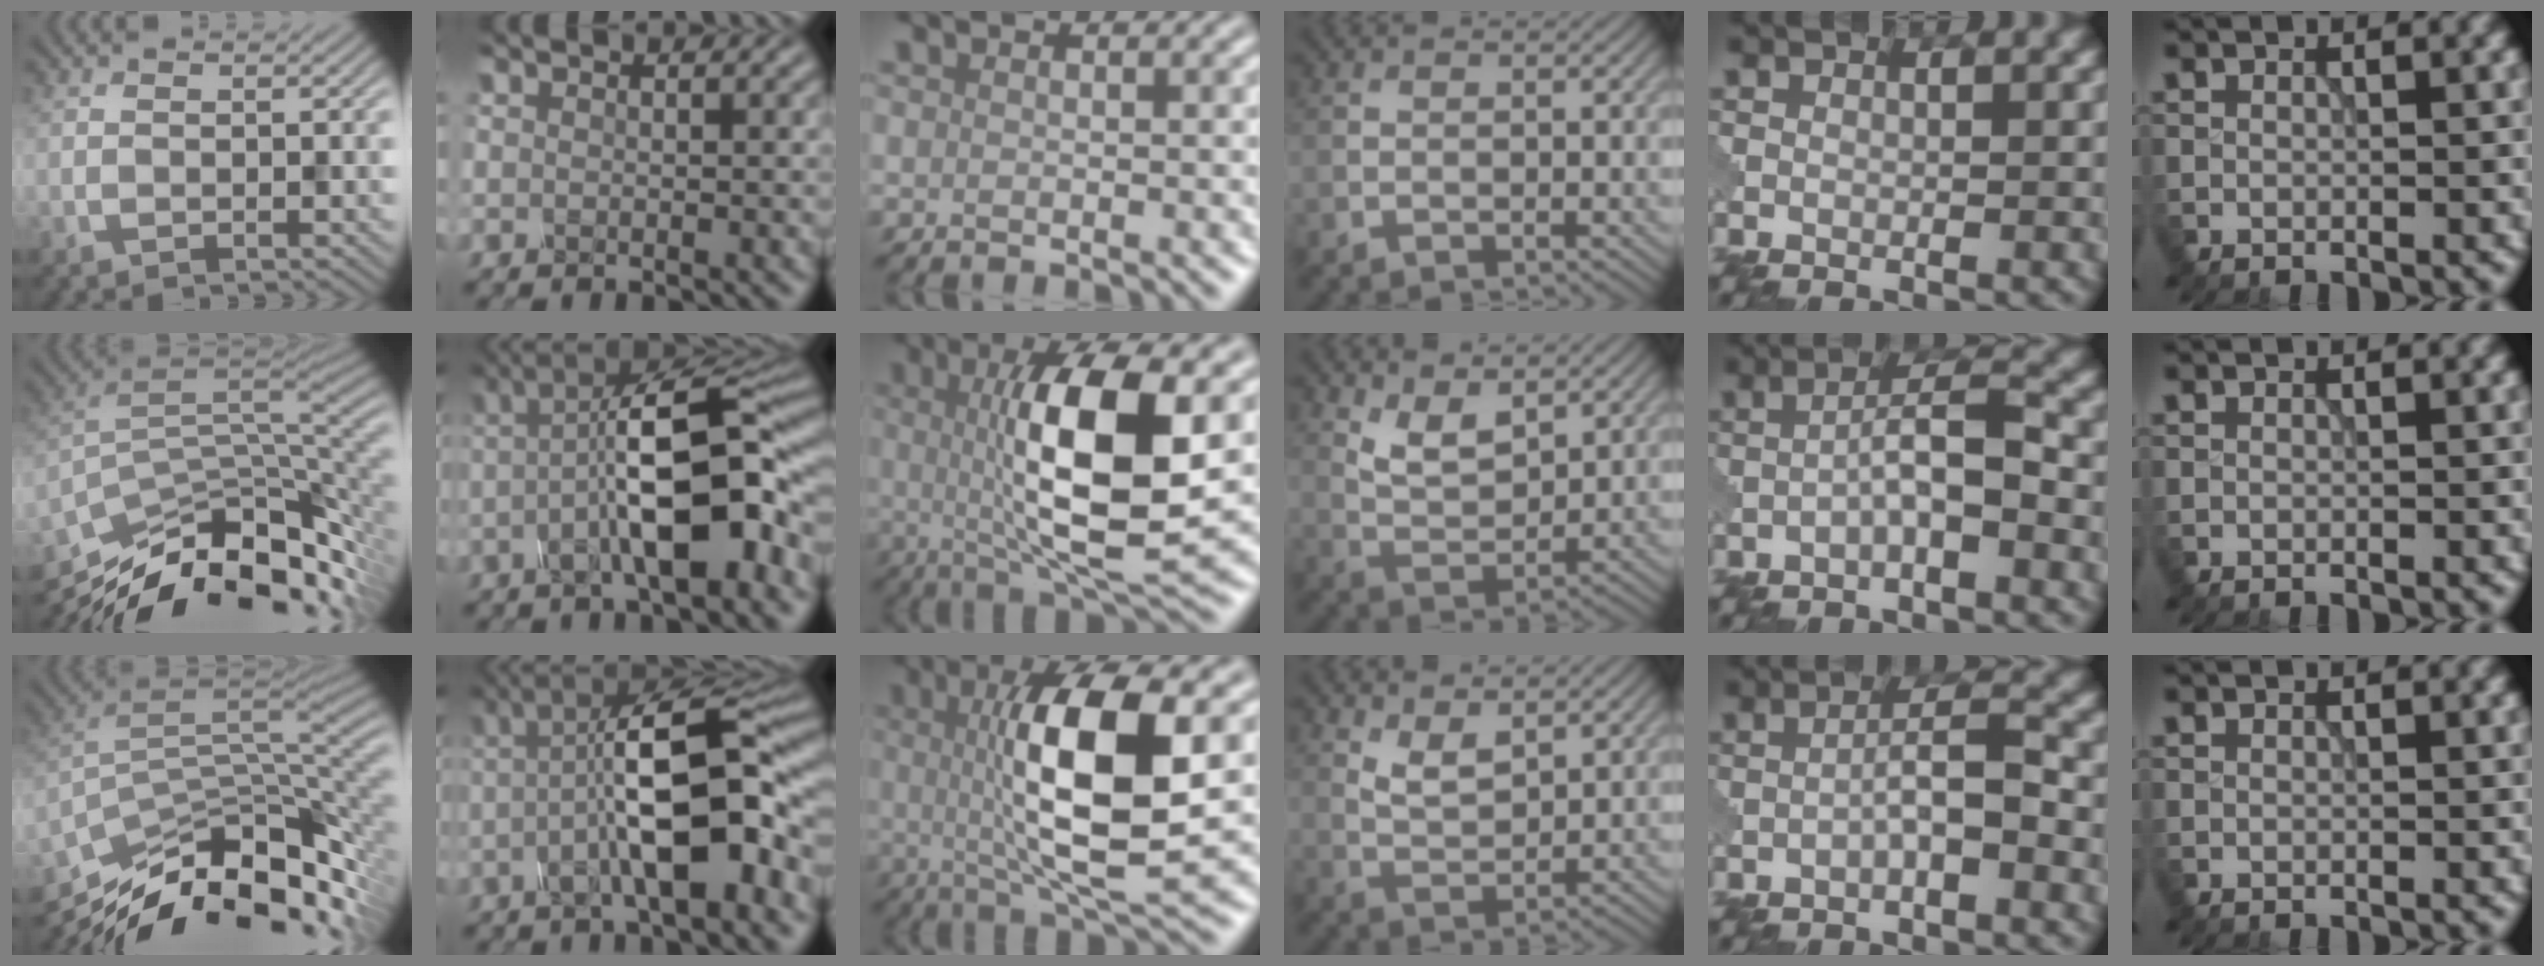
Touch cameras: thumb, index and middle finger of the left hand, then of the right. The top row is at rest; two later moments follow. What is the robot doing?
{"motion": "assemble", "object": "glue stick"}